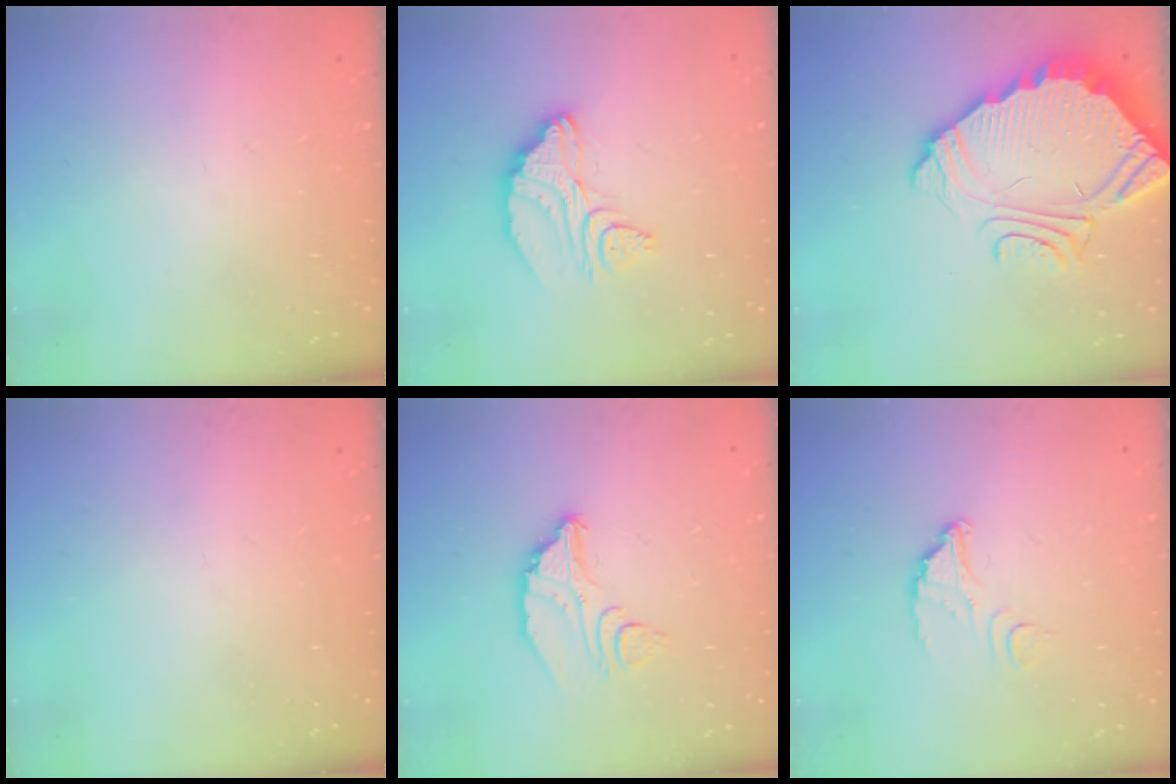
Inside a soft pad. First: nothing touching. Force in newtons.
{"total": 11.9, "press": 11.9, "slide": 1.0}
{"total": 9.7, "press": 9.7, "slide": 0.7}
{"total": 0.0}
{"total": 7.5, "press": 7.4, "slide": 0.6}
{"total": 5.9, "press": 5.9, "slide": 0.5}